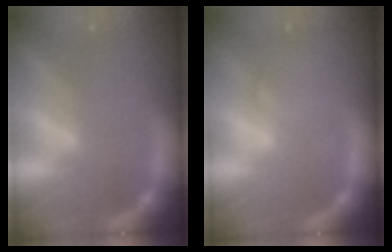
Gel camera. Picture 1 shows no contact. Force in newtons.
{"total": 2.4}